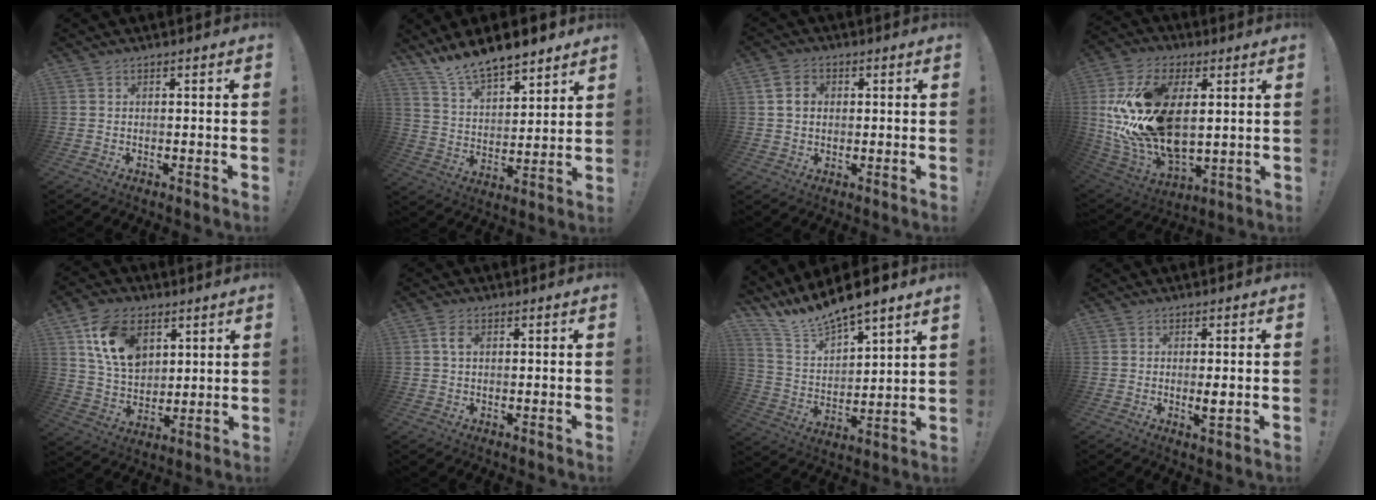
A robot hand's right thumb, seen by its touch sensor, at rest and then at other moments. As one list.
[{"total": 11.5, "force": [10.7, 2.8, 3.1], "torque": [-0.078, -0.086, 0.198]}, {"total": 6.3, "force": [1.4, 5.0, 3.6], "torque": [-0.059, 0.011, 0.028]}, {"total": 25.3, "force": [3.9, 15.7, 19.5], "torque": [-0.380, -0.015, 0.080]}, {"total": 15.6, "force": [6.9, 10.8, 8.9], "torque": [-0.149, -0.020, 0.136]}, {"total": 3.3, "force": [0.9, 2.0, 2.4], "torque": [-0.042, 0.005, 0.016]}, {"total": 10.0, "force": [9.8, 0.5, 1.8], "torque": [-0.063, -0.094, 0.173]}, {"total": 2.7, "force": [0.3, 0.4, 2.6], "torque": [-0.028, -0.009, 0.002]}]